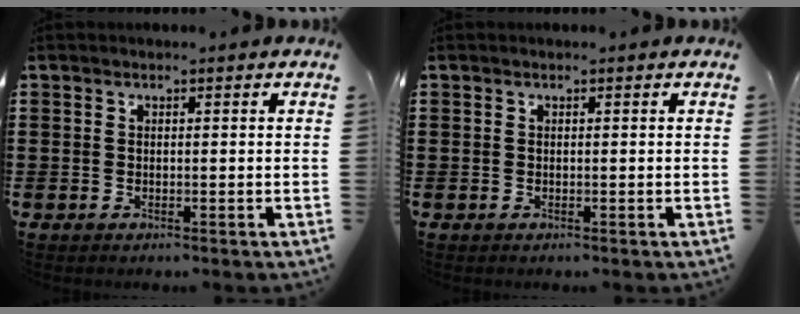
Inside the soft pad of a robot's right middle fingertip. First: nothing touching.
{"total": 0.0}